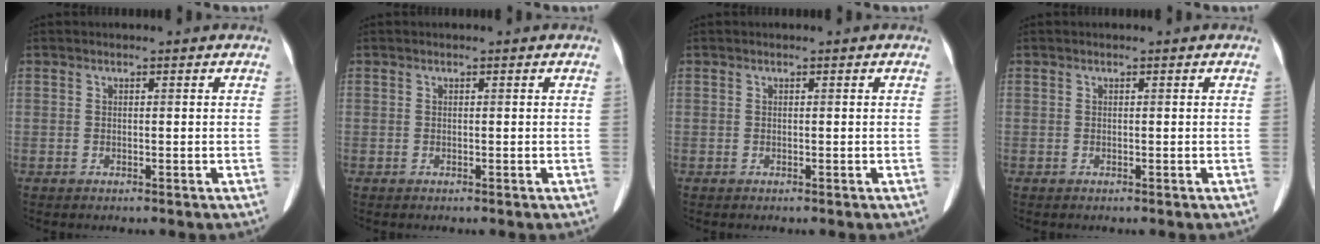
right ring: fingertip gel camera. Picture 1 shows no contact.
{"total": 0.0}
{"total": 0.0}
{"total": 0.0}